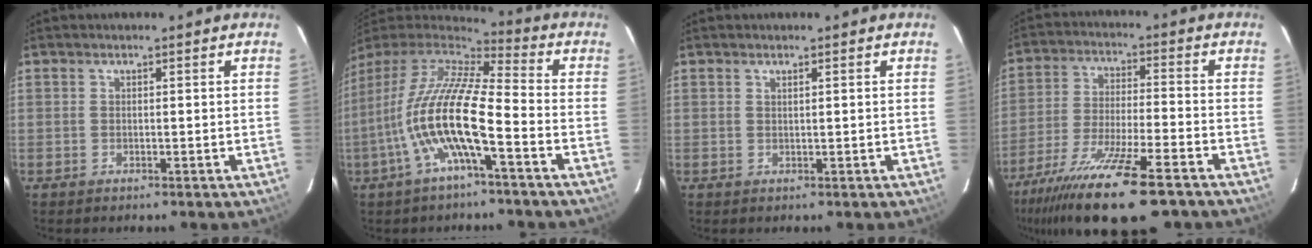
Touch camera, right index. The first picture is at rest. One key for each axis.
{"total": 15.7, "fx": -5.0, "fy": 2.7, "fz": 14.6, "tx": -0.267, "ty": -0.012, "tz": -0.101}
{"total": 0.6, "fx": 0.4, "fy": -0.2, "fz": 0.5, "tx": -0.008, "ty": 0.002, "tz": 0.007}
{"total": 20.9, "fx": -15.6, "fy": 3.9, "fz": 13.4, "tx": -0.269, "ty": -0.055, "tz": -0.268}